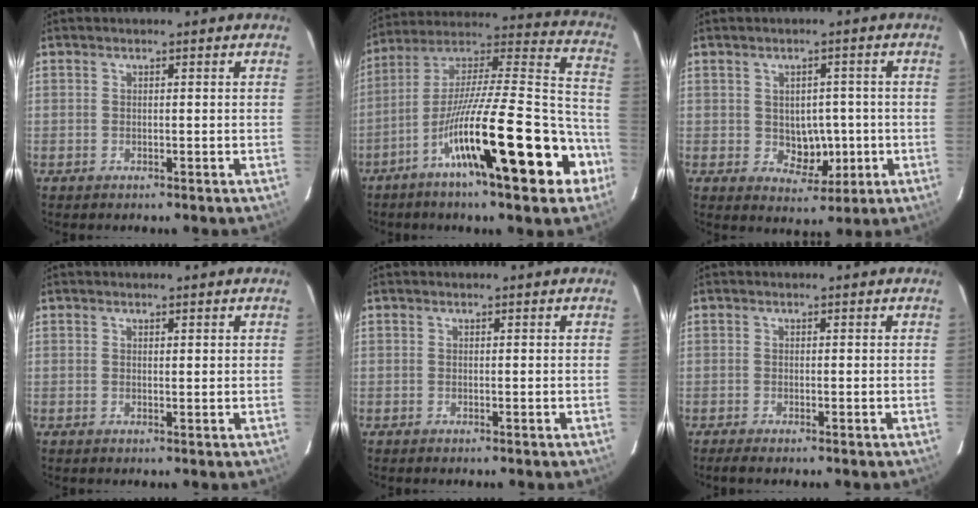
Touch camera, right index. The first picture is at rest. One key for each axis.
{"total": 25.3, "fx": -11.6, "fy": 3.3, "fz": 22.3, "tx": -0.319, "ty": -0.003, "tz": -0.185}
{"total": 5.4, "fx": -0.4, "fy": 3.9, "fz": 3.7, "tx": -0.043, "ty": 0.005, "tz": 0.007}
{"total": 0.6, "fx": 0.4, "fy": 0.1, "fz": 0.5, "tx": -0.008, "ty": 0.000, "tz": 0.006}
{"total": 0.0}
{"total": 1.2, "fx": -1.0, "fy": -0.1, "fz": 0.7, "tx": -0.016, "ty": -0.004, "tz": -0.019}